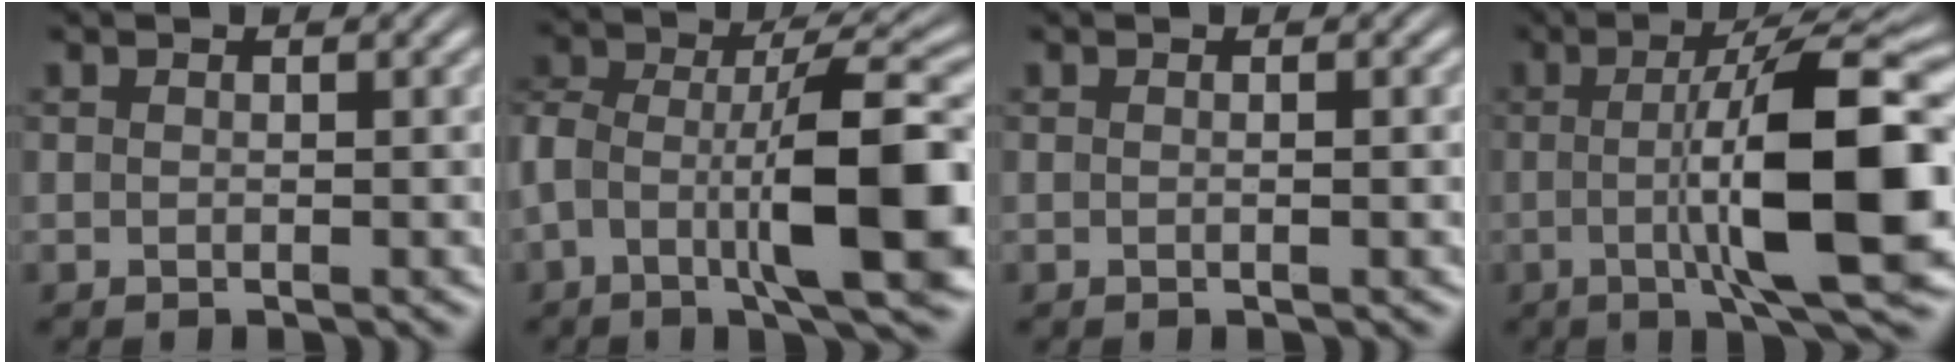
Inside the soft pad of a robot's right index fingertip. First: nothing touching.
{"total": 10.8, "force": [-1.7, 5.4, 9.1], "torque": [-0.156, -0.015, -0.023]}
{"total": 0.0}
{"total": 12.6, "force": [-0.6, 2.8, 12.3], "torque": [-0.171, 0.007, -0.006]}